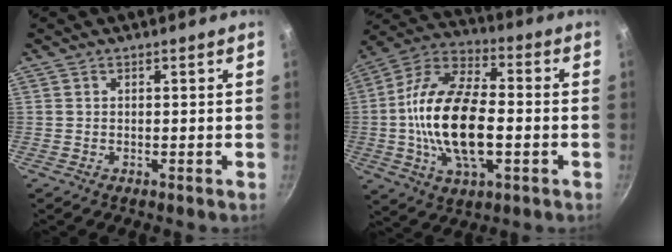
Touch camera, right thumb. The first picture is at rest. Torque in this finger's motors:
{"motor_torque": [0.89, 0.71, 2.13, -0.63, 0.73]}